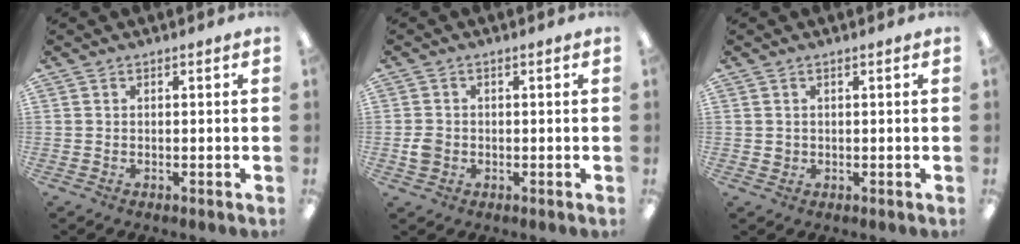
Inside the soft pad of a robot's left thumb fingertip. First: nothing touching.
{"total": 2.8, "force": [-0.4, 2.5, 1.3], "torque": [-0.014, 0.001, -0.010]}
{"total": 1.1, "force": [0.5, 1.0, 0.3], "torque": [-0.007, 0.005, 0.008]}